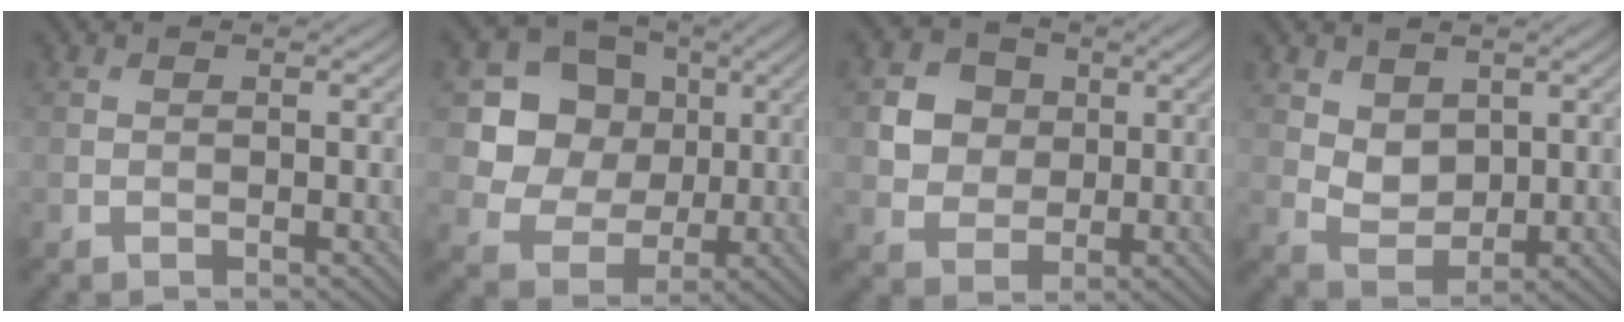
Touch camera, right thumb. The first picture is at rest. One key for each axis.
{"total": 9.2, "fx": 1.8, "fy": 8.1, "fz": 4.0, "tx": -0.090, "ty": -0.001, "tz": 0.030}
{"total": 5.6, "fx": 1.1, "fy": 5.0, "fz": 2.3, "tx": -0.070, "ty": 0.005, "tz": 0.006}
{"total": 4.0, "fx": 1.8, "fy": 2.9, "fz": 2.1, "tx": -0.057, "ty": -0.010, "tz": 0.033}